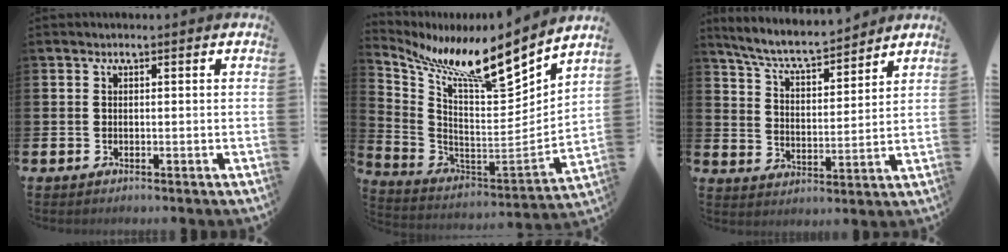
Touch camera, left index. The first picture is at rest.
{"total": 11.9, "force": [10.1, 0.7, 6.3], "torque": [-0.141, -0.077, 0.160]}
{"total": 7.1, "force": [6.6, 0.8, 2.5], "torque": [-0.077, -0.040, 0.114]}